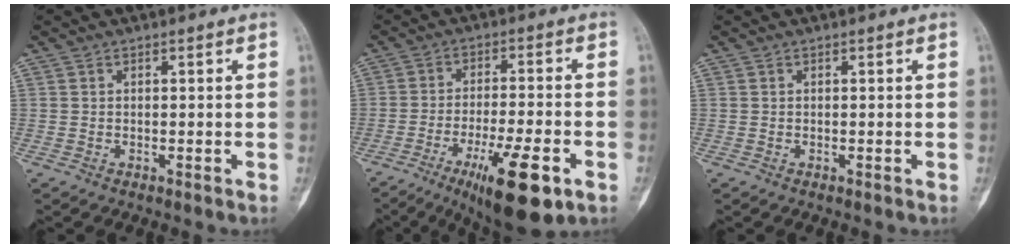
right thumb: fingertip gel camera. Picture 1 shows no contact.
{"total": 14.5, "force": [-7.0, 3.5, 12.2], "torque": [-0.196, 0.011, -0.104]}
{"total": 0.0}